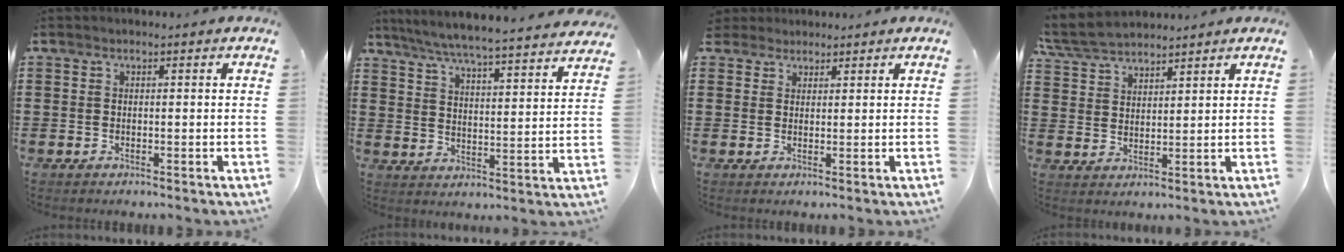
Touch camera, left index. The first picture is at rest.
{"total": 5.6, "force": [5.3, -0.6, 1.7], "torque": [-0.058, -0.043, 0.088]}
{"total": 1.9, "force": [1.5, 1.0, -0.2], "torque": [-0.003, 0.007, 0.031]}
{"total": 5.3, "force": [5.0, 1.2, 1.5], "torque": [-0.048, -0.010, 0.092]}